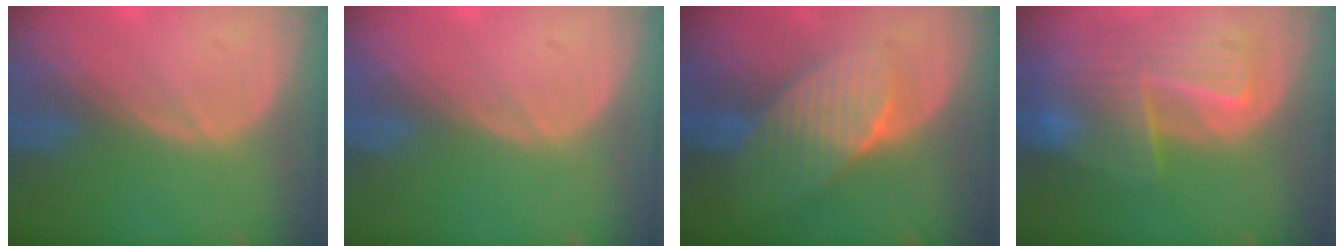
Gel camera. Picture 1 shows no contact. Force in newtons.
{"total": 0.0}
{"total": 7.7, "press": 6.9, "slide": 3.5}
{"total": 10.1, "press": 8.8, "slide": 5.0}